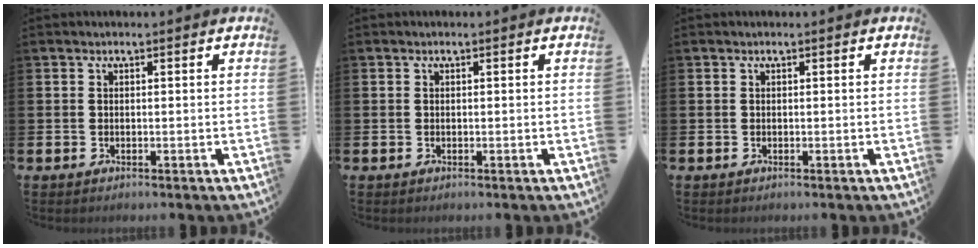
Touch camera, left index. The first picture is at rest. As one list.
[{"total": 0.0}, {"total": 0.0}]